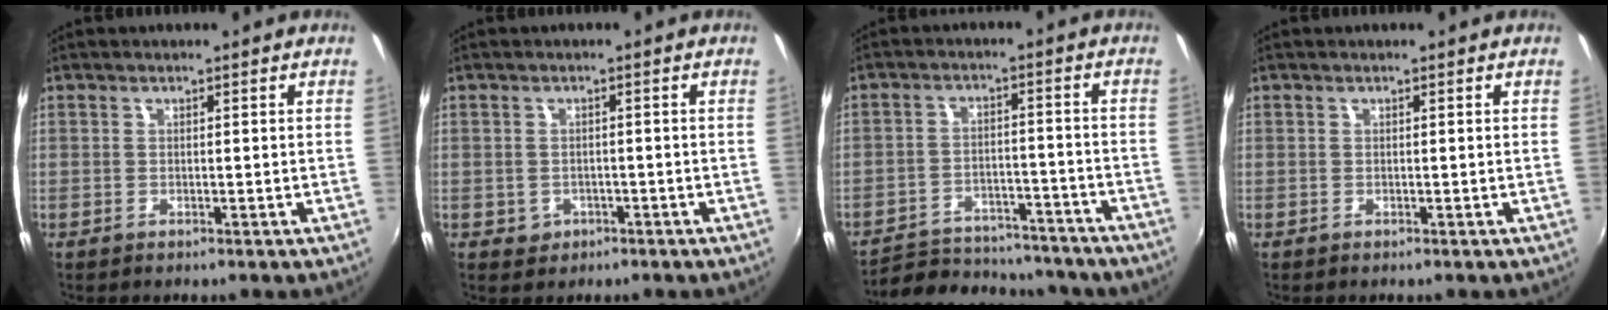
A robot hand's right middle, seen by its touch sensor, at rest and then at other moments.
{"total": 2.9, "force": [-1.1, 2.6, 0.7], "torque": [-0.021, -0.001, -0.011]}
{"total": 20.8, "force": [-17.9, 7.0, 7.9], "torque": [-0.160, 0.002, -0.236]}
{"total": 0.0}